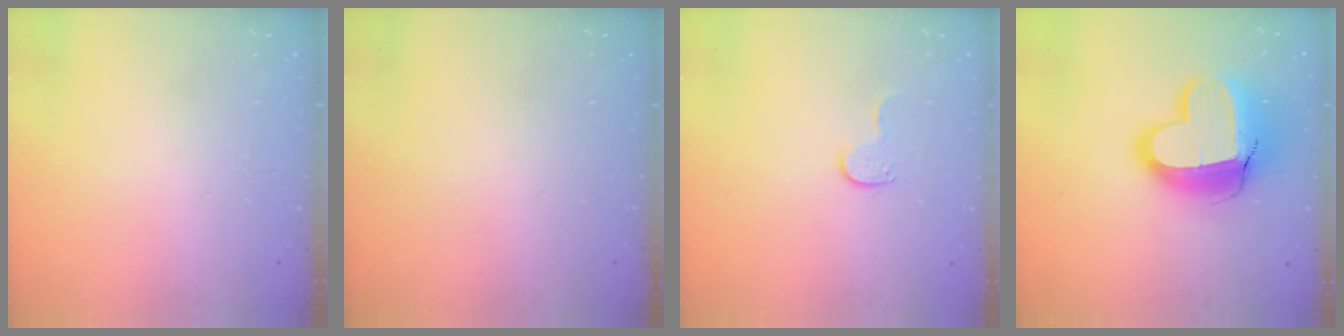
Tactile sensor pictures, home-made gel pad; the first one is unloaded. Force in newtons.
{"total": 0.0}
{"total": 6.4, "press": 6.4, "slide": 0.5}
{"total": 18.3, "press": 18.3, "slide": 1.4}